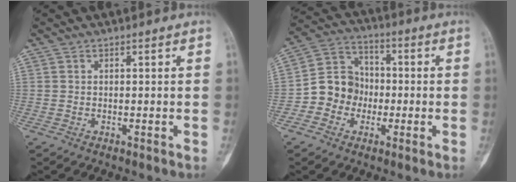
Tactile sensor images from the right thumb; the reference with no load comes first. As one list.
[{"total": 9.9, "force": [-2.3, 8.9, 3.6], "torque": [-0.029, 0.036, -0.053]}]